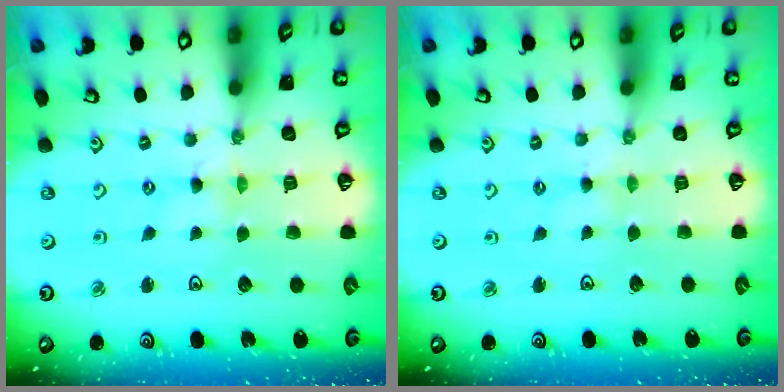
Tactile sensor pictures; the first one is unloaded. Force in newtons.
{"total": 1.2, "press": 1.2, "slide": 0.3}